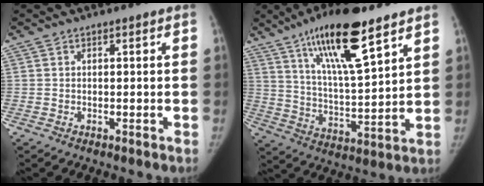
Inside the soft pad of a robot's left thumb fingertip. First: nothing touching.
{"total": 18.1, "force": [11.3, 4.2, 13.5], "torque": [-0.216, -0.053, 0.203]}